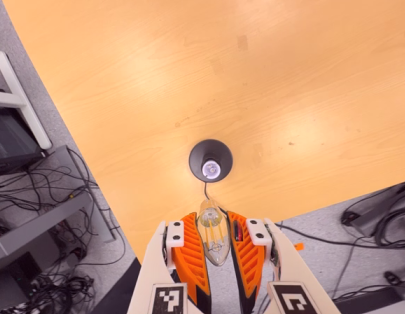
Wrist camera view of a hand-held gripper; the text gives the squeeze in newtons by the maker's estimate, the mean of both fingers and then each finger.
{"total": 22.2, "left": 25.9, "right": 18.4}